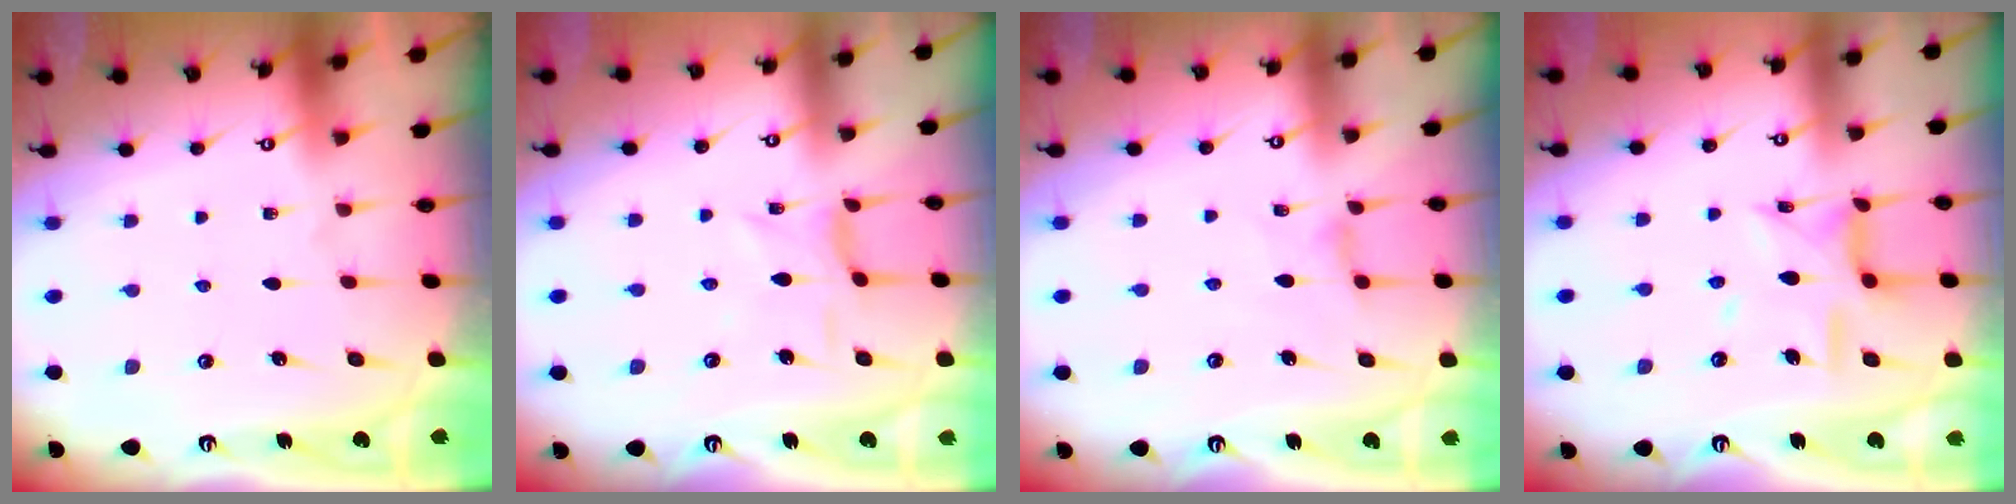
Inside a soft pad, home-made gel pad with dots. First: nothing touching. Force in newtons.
{"total": 2.1, "press": 2.1, "slide": 0.6}
{"total": 2.6, "press": 2.6, "slide": 0.5}
{"total": 12.1, "press": 12.1, "slide": 0.8}